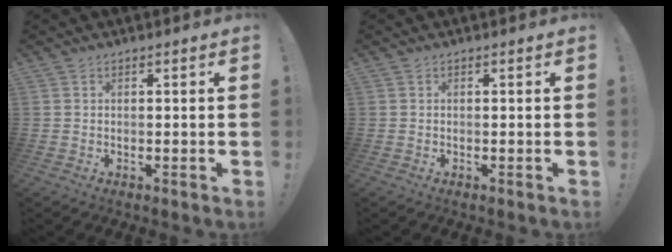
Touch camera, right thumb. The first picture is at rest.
{"total": 0.0}